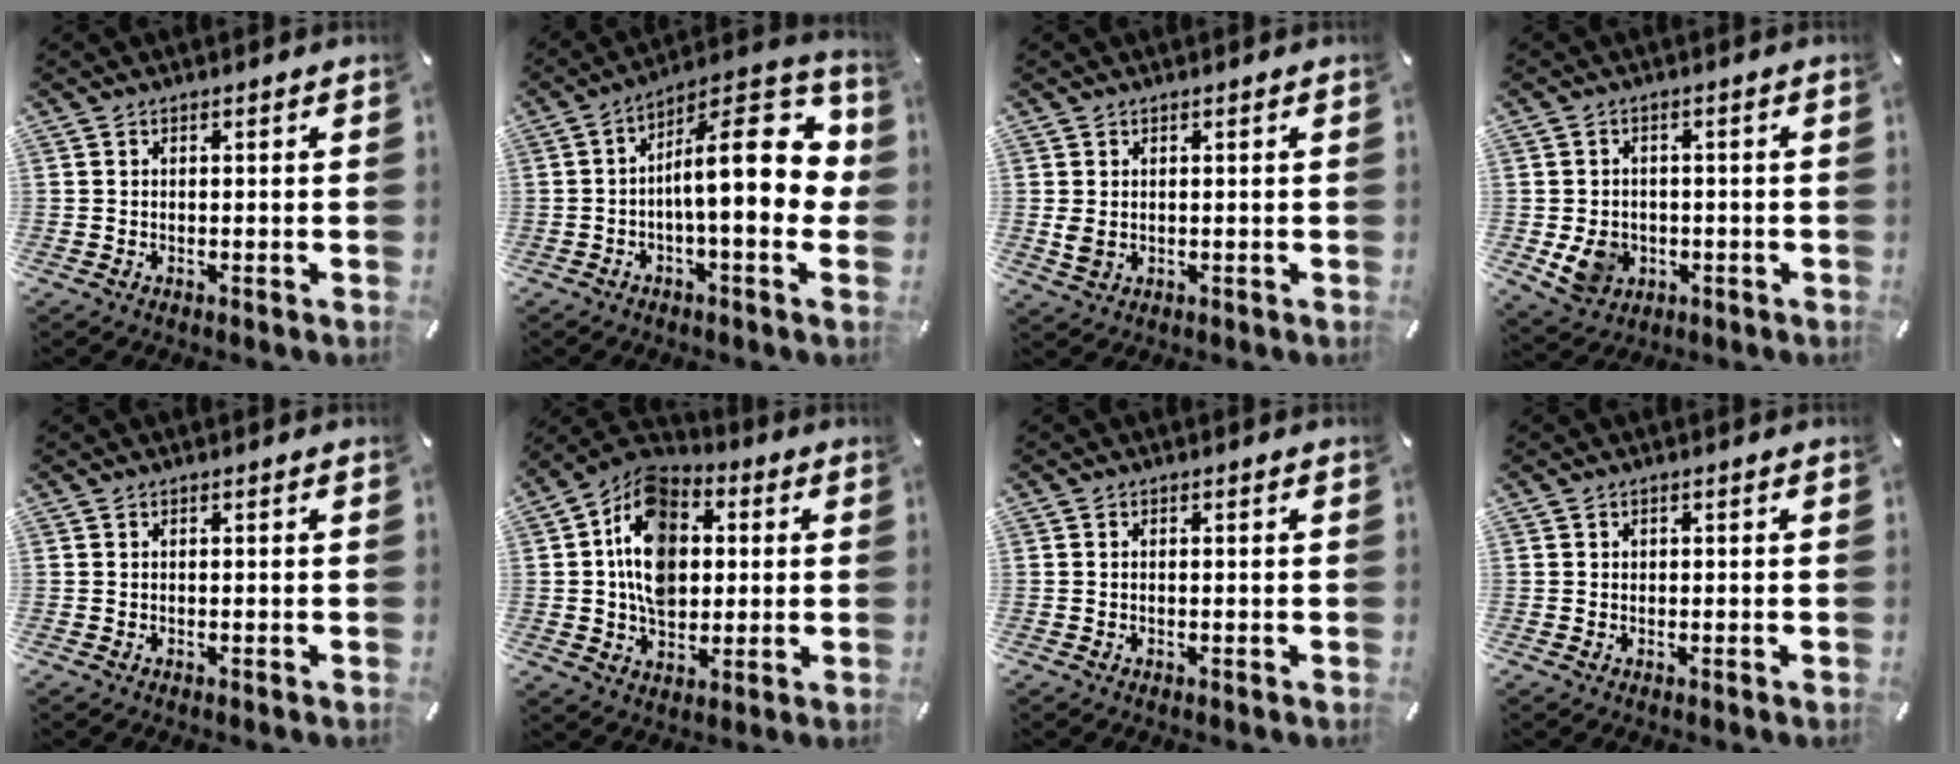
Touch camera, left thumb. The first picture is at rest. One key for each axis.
{"total": 19.9, "fx": 0.8, "fy": 7.7, "fz": 18.3, "tx": -0.249, "ty": -0.025, "tz": 0.010}
{"total": 2.4, "fx": 0.2, "fy": 1.9, "fz": 1.4, "tx": -0.019, "ty": -0.001, "tz": 0.004}
{"total": 7.0, "fx": -1.3, "fy": 6.1, "fz": 3.1, "tx": -0.067, "ty": 0.005, "tz": -0.022}
{"total": 0.0}
{"total": 14.7, "fx": 1.6, "fy": 11.1, "fz": 9.5, "tx": -0.172, "ty": 0.008, "tz": 0.029}
{"total": 0.7, "fx": -0.1, "fy": 0.3, "fz": 0.6, "tx": -0.012, "ty": -0.001, "tz": -0.002}
{"total": 0.6, "fx": 0.0, "fy": 0.5, "fz": 0.2, "tx": -0.004, "ty": 0.004, "tz": -0.001}